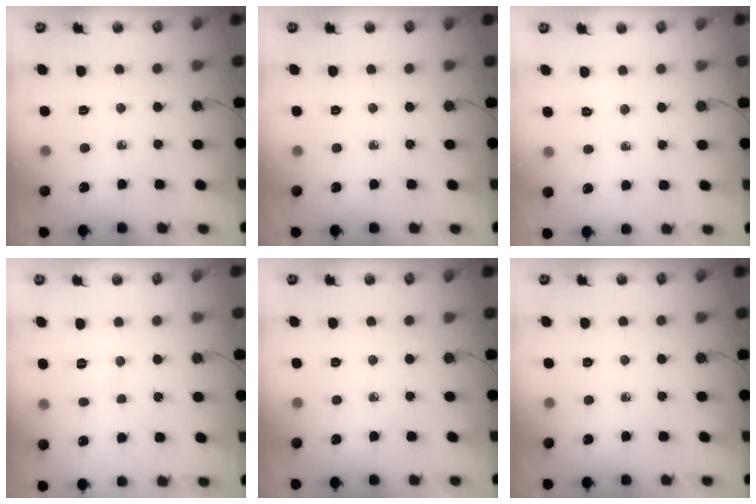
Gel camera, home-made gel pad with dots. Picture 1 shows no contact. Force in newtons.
{"total": 0.0}
{"total": 2.1, "press": 1.6, "slide": 1.4}
{"total": 3.9, "press": 3.9, "slide": 0.4}
{"total": 0.0}
{"total": 0.0}